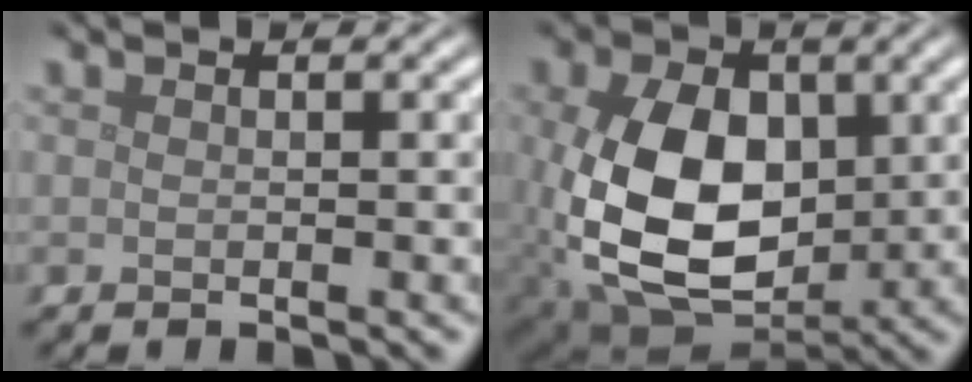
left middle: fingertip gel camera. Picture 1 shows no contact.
{"total": 13.2, "force": [-0.3, 8.9, 9.7], "torque": [-0.212, -0.024, 0.006]}